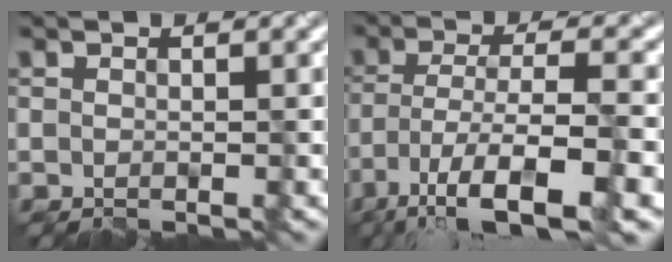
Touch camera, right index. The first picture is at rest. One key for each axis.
{"total": 10.8, "fx": -6.2, "fy": 3.1, "fz": 8.3, "tx": -0.154, "ty": -0.008, "tz": -0.110}